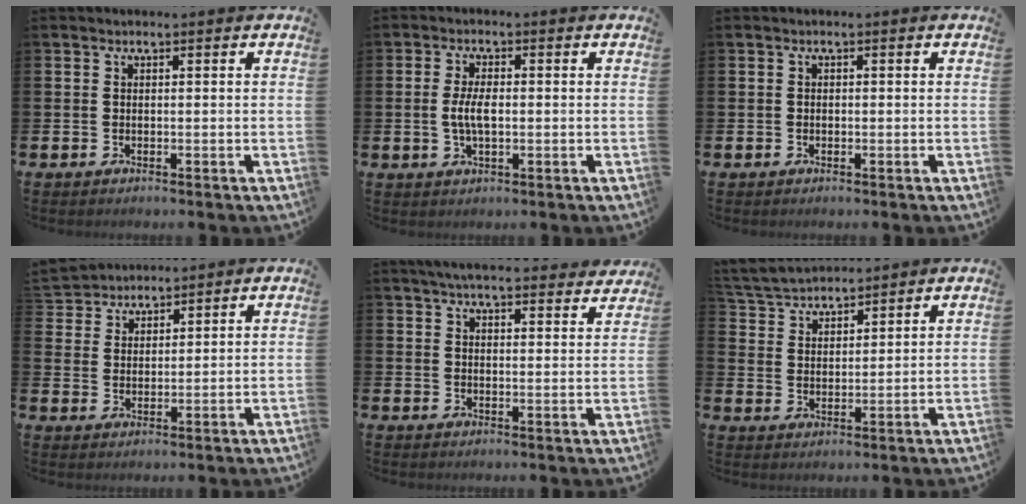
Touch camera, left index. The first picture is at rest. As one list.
[{"total": 4.0, "force": [-0.1, 1.7, 3.6], "torque": [-0.069, 0.000, -0.007]}, {"total": 0.5, "force": [-0.2, 0.5, 0.2], "torque": [-0.006, 0.005, -0.005]}, {"total": 4.0, "force": [3.7, 1.0, -0.8], "torque": [-0.007, -0.016, 0.070]}, {"total": 5.2, "force": [4.9, 0.7, 1.5], "torque": [-0.040, -0.021, 0.089]}, {"total": 5.0, "force": [4.9, 1.0, 0.2], "torque": [-0.031, -0.023, 0.088]}]